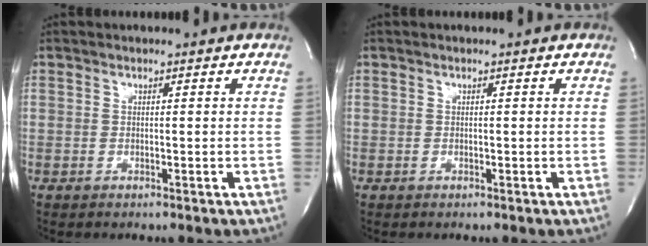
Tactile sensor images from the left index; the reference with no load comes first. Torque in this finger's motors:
{"motor_torque": [-0.22, 0.19, -0.05, -0.01]}